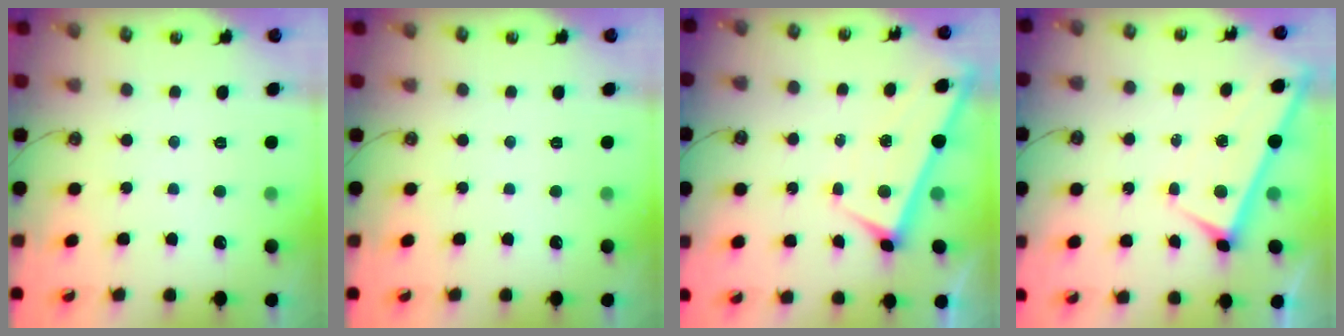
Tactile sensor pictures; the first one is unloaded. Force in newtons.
{"total": 0.0}
{"total": 1.7, "press": 1.7, "slide": 0.1}
{"total": 1.7, "press": 1.7, "slide": 0.1}